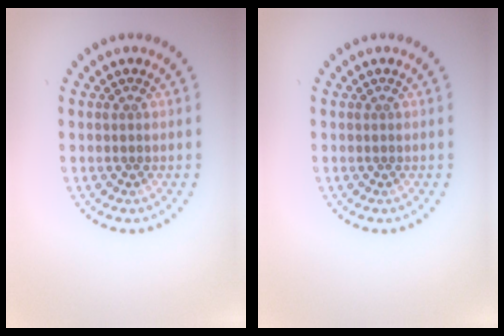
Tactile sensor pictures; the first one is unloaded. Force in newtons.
{"total": 0.0}